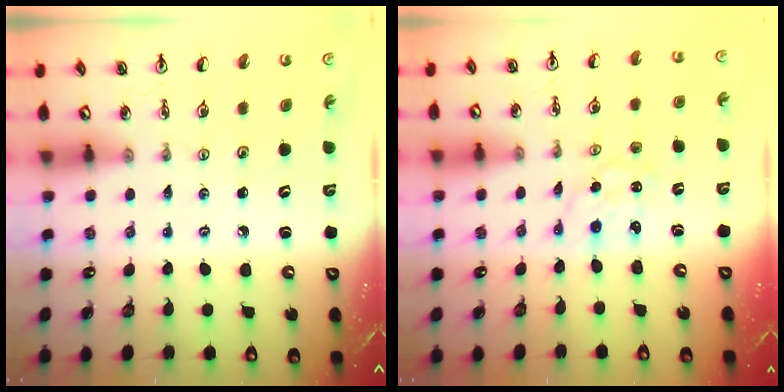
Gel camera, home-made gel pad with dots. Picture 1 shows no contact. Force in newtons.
{"total": 0.7, "press": 0.6, "slide": 0.3}